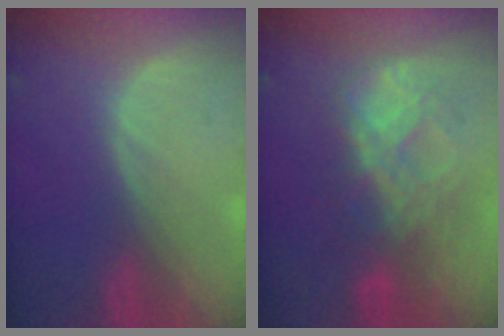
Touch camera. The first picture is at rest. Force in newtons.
{"total": 8.6, "press": 7.5, "slide": 4.1}